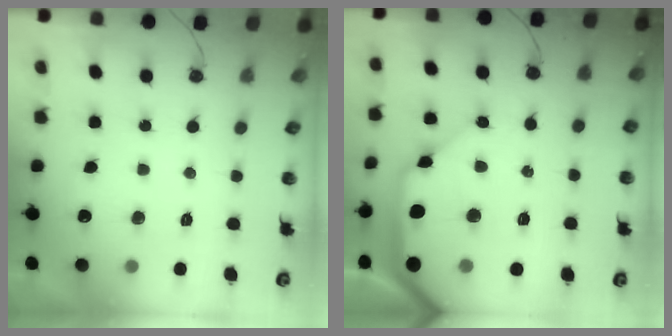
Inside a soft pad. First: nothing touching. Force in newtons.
{"total": 20.2, "press": 20.0, "slide": 3.0}